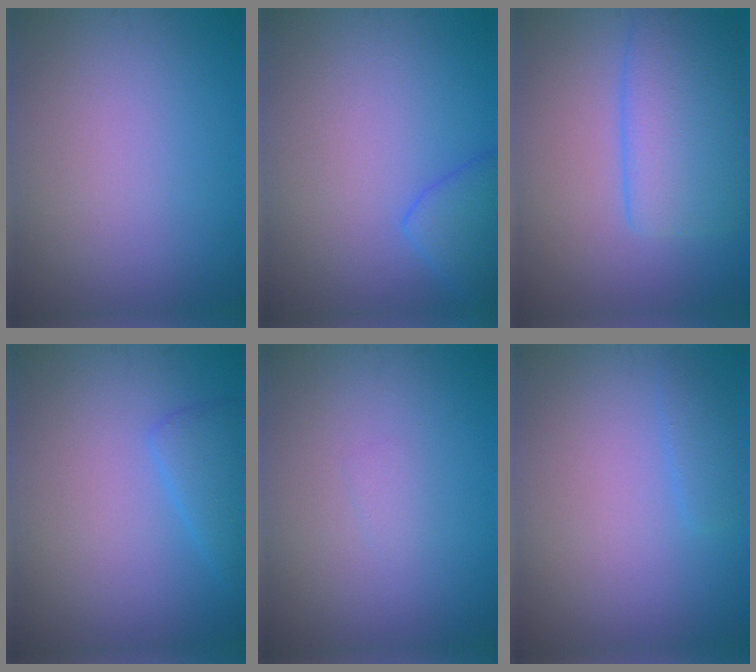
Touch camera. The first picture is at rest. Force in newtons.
{"total": 2.9, "press": 2.9, "slide": 0.2}
{"total": 5.9, "press": 5.9, "slide": 0.5}
{"total": 2.4, "press": 2.4, "slide": 0.1}
{"total": 0.6, "press": 0.6, "slide": 0.1}
{"total": 1.2, "press": 1.2, "slide": 0.2}